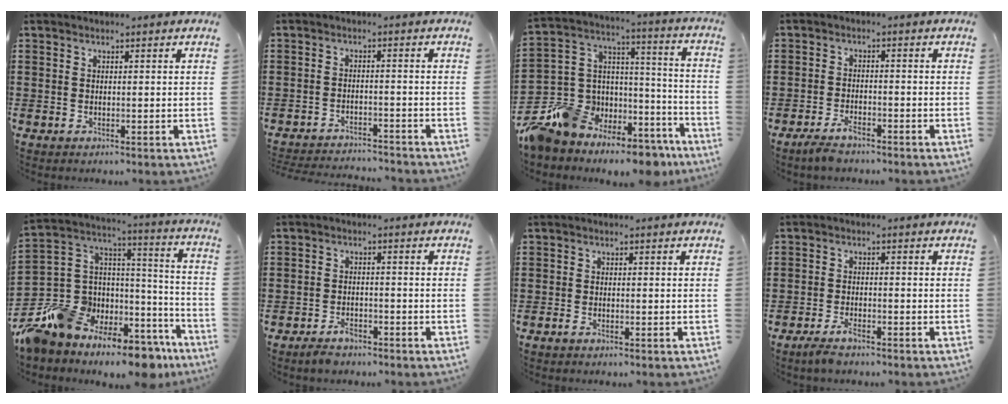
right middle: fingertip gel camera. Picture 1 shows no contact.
{"total": 3.2, "force": [-3.2, 0.2, 0.1], "torque": [-0.007, 0.002, -0.068]}
{"total": 10.4, "force": [-8.8, 5.5, 0.3], "torque": [-0.049, 0.008, -0.171]}
{"total": 3.0, "force": [-2.5, 0.8, 1.4], "torque": [-0.038, 0.001, -0.053]}
{"total": 12.0, "force": [-10.2, 6.2, 1.1], "torque": [-0.062, 0.007, -0.197]}
{"total": 2.6, "force": [-2.3, 1.0, 0.8], "torque": [-0.017, 0.004, -0.046]}
{"total": 0.9, "force": [-0.7, 0.2, 0.5], "torque": [-0.011, -0.004, -0.013]}
{"total": 2.7, "force": [-2.2, 0.6, 1.5], "torque": [-0.040, -0.002, -0.046]}